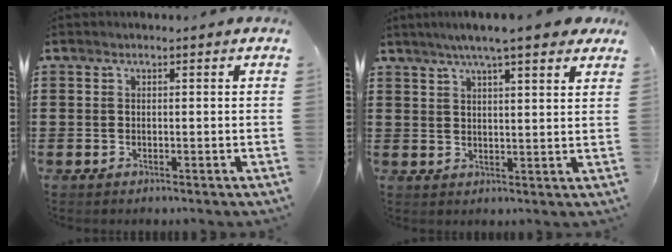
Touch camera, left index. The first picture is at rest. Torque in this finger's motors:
{"motor_torque": [2.14, 0.00, 0.63, 0.08]}